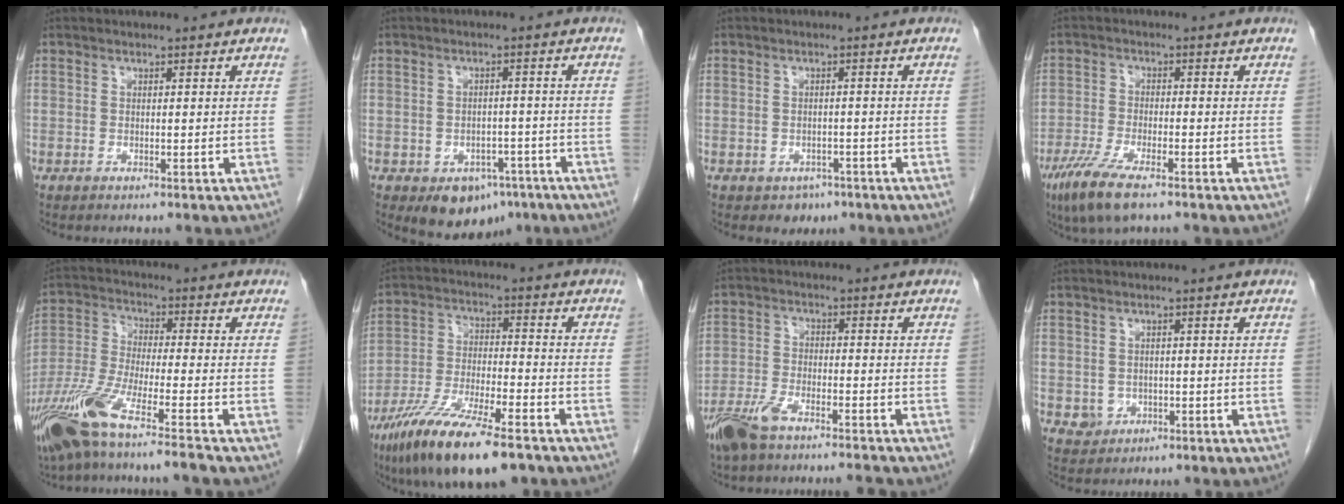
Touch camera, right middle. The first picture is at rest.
{"total": 7.4, "force": [-4.4, 4.8, 3.5], "torque": [-0.042, 0.005, -0.054]}
{"total": 2.9, "force": [-1.7, 2.1, 0.9], "torque": [-0.010, 0.005, -0.016]}
{"total": 7.9, "force": [-5.1, 1.4, 5.8], "torque": [-0.116, -0.019, -0.089]}
{"total": 12.7, "force": [-9.0, -0.6, 8.9], "torque": [-0.184, -0.038, -0.171]}
{"total": 15.2, "force": [-10.4, 2.6, 10.9], "torque": [-0.214, -0.036, -0.187]}
{"total": 8.4, "force": [-7.1, 1.1, 4.3], "torque": [-0.088, -0.010, -0.129]}
{"total": 2.5, "force": [-0.5, 2.4, 0.6], "torque": [-0.006, 0.004, 0.001]}